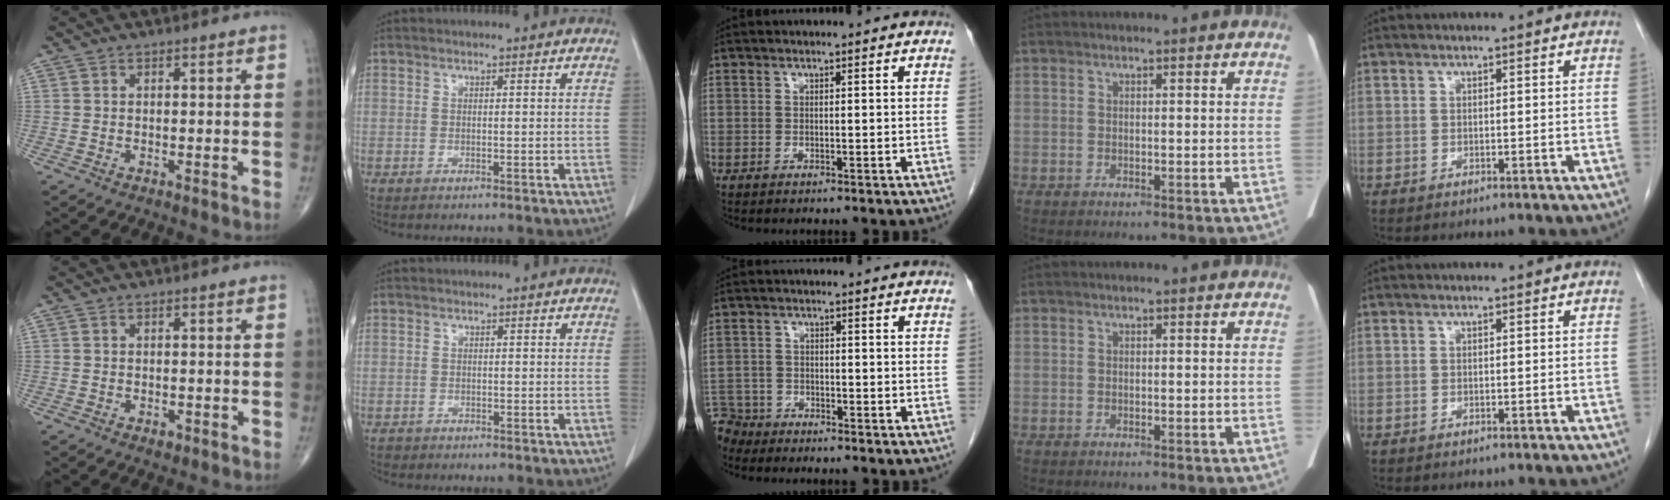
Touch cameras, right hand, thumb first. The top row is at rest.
{"thumb": {"total": 1.3, "force": [-0.7, 0.8, 0.8], "torque": [-0.008, 0.000, -0.009]}, "index": {"total": 0.8, "force": [-0.6, 0.6, -0.1], "torque": [-0.004, 0.003, -0.013]}, "middle": {"total": 5.2, "force": [-4.9, 1.9, -0.5], "torque": [0.016, -0.007, -0.092]}}